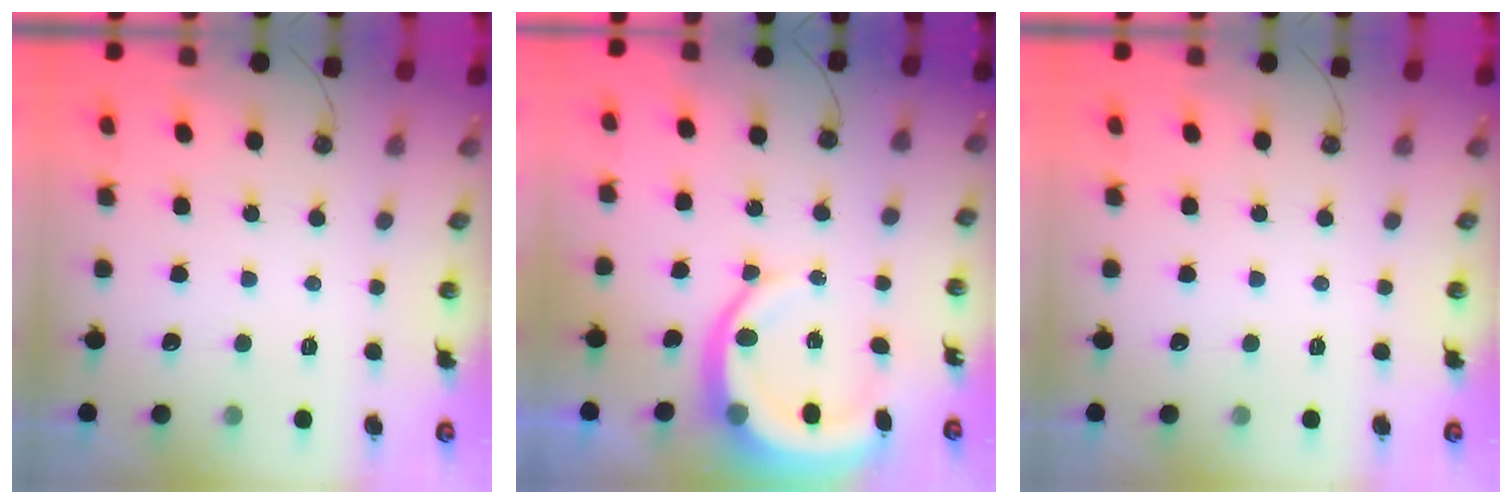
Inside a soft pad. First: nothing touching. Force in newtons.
{"total": 10.4, "press": 10.4, "slide": 1.3}
{"total": 0.0}